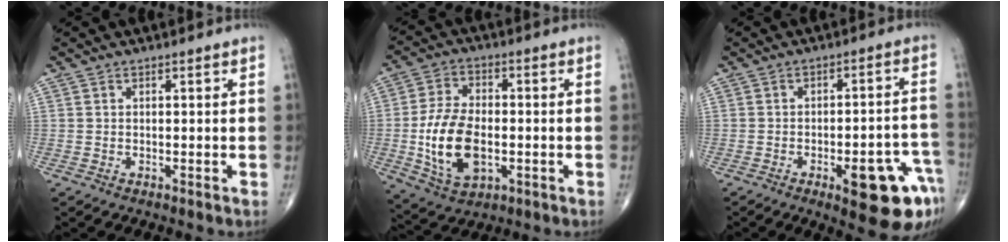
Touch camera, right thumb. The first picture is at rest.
{"total": 14.0, "force": [-2.2, 8.1, 11.2], "torque": [-0.208, 0.004, -0.033]}
{"total": 14.3, "force": [-6.7, 4.3, 11.9], "torque": [-0.102, 0.036, -0.074]}